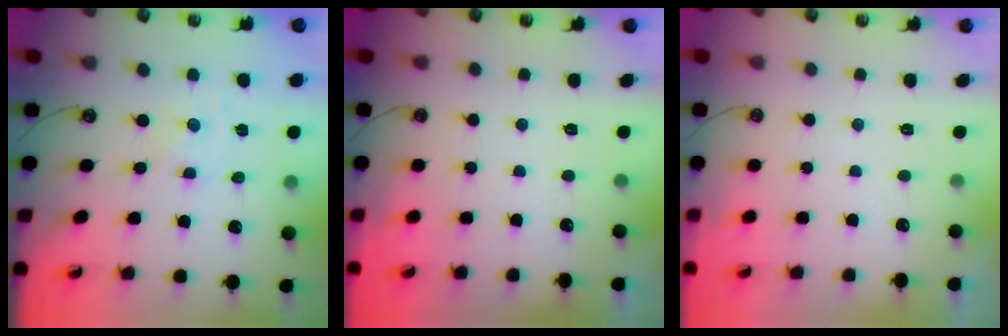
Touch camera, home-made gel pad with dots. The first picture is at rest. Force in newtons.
{"total": 0.0}
{"total": 0.0}